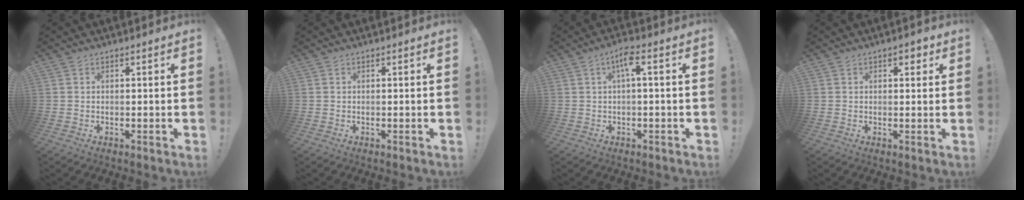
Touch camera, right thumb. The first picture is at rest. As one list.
[{"total": 0.0}, {"total": 5.3, "force": [0.8, 0.7, 5.2], "torque": [-0.084, -0.002, 0.006]}, {"total": 2.1, "force": [0.9, 1.2, 1.4], "torque": [-0.005, -0.004, 0.011]}]